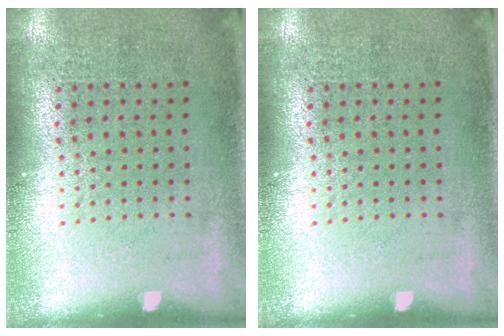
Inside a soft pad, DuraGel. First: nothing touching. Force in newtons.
{"total": 0.0}